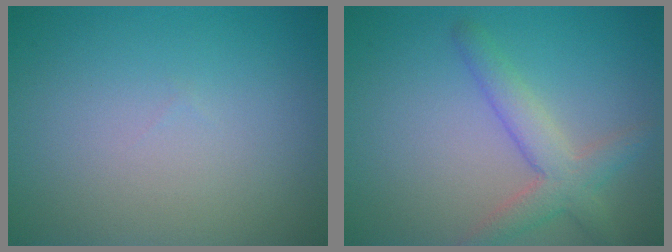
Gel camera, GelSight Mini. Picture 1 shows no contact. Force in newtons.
{"total": 3.6, "press": 3.6, "slide": 0.1}